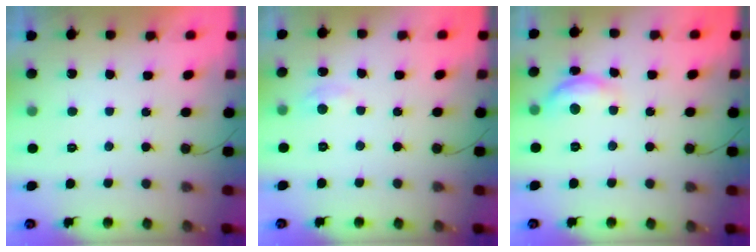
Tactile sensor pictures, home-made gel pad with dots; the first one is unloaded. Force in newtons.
{"total": 2.3, "press": 2.3, "slide": 0.3}
{"total": 9.6, "press": 9.6, "slide": 0.5}